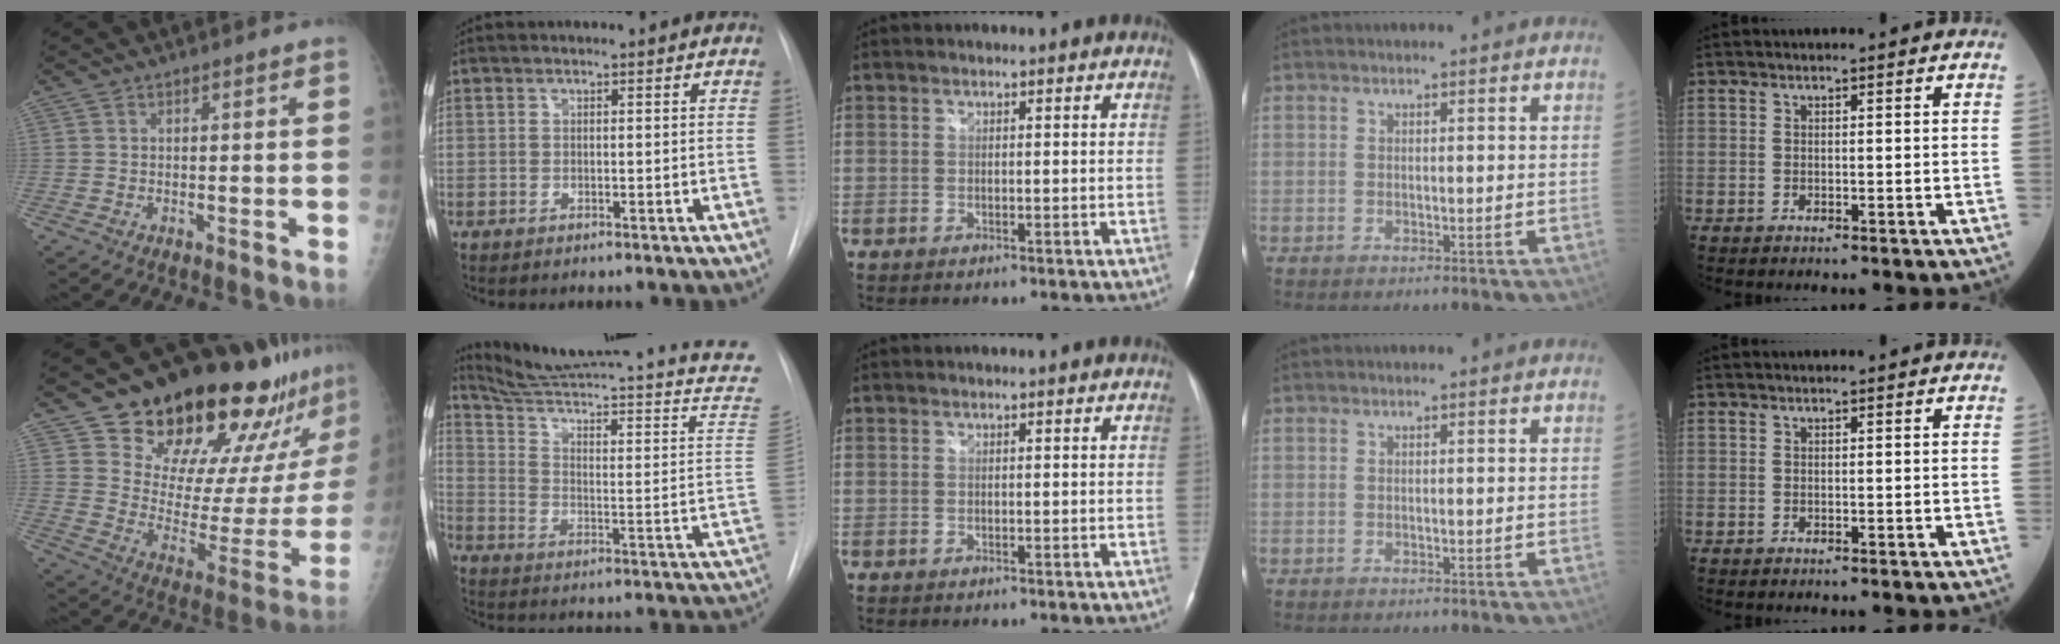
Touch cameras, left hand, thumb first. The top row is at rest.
{"thumb": {"total": 28.1, "force": [22.5, 10.2, 13.3], "torque": [-0.155, -0.122, 0.312]}, "index": {"total": 30.2, "force": [27.1, -1.5, 13.4], "torque": [-0.205, -0.134, 0.353]}}